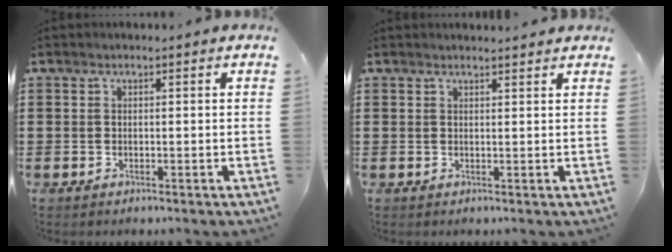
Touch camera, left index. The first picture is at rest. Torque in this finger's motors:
{"motor_torque": [-0.39, -0.43, 0.09, 0.01]}